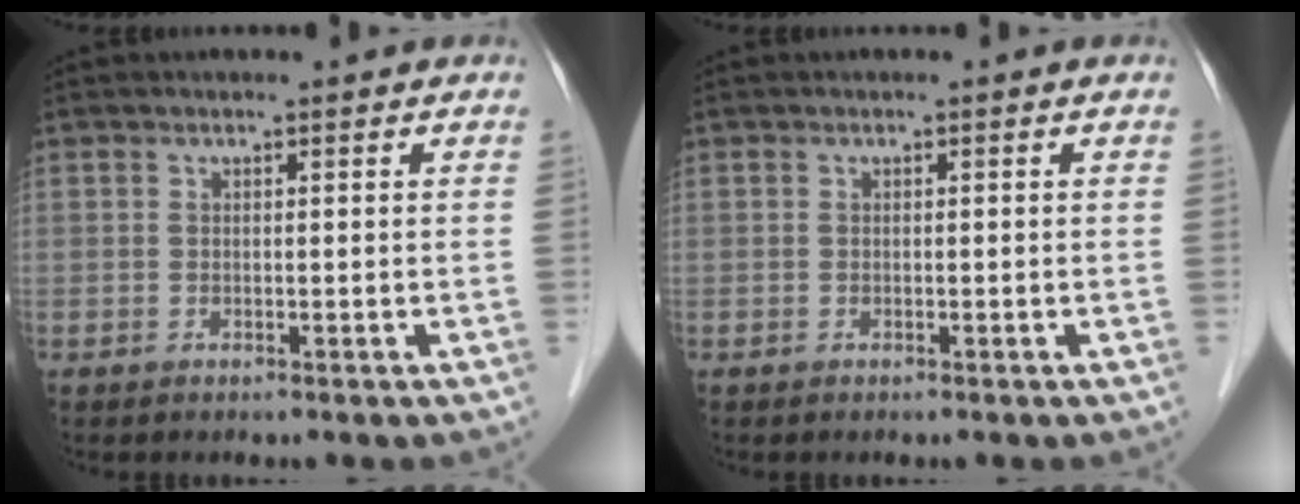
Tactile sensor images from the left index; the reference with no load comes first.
{"total": 0.0}